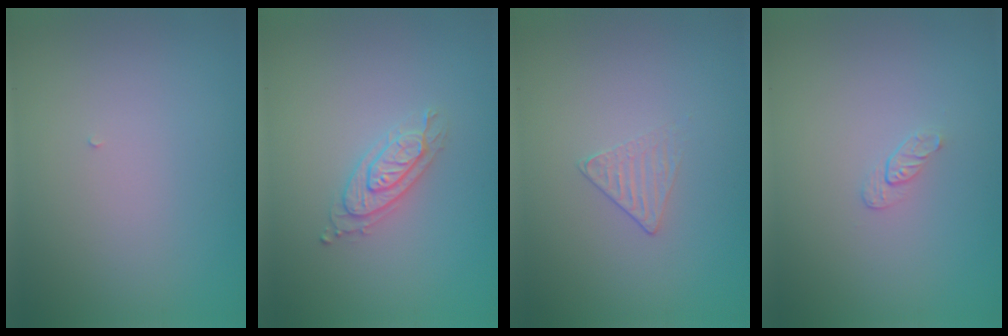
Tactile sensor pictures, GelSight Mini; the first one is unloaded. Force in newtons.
{"total": 2.4, "press": 2.2, "slide": 0.9}
{"total": 1.1, "press": 0.5, "slide": 1.0}
{"total": 0.8, "press": 0.5, "slide": 0.7}